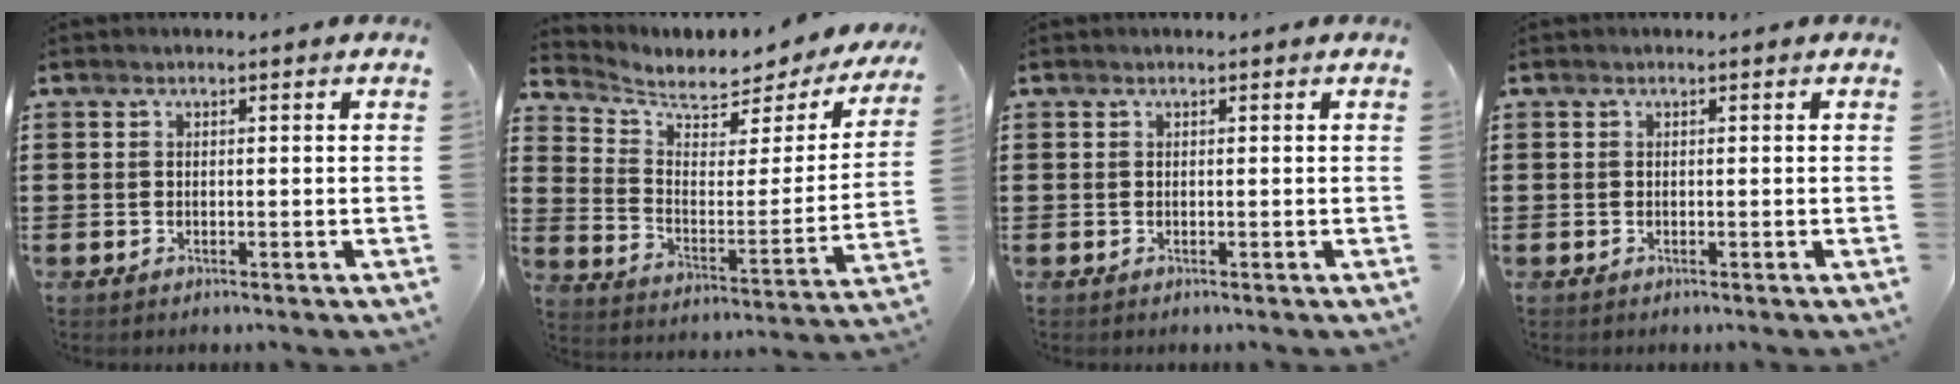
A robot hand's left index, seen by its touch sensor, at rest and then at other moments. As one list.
[{"total": 4.7, "force": [4.0, 1.9, 1.7], "torque": [-0.052, -0.038, 0.064]}, {"total": 0.0}, {"total": 0.0}]